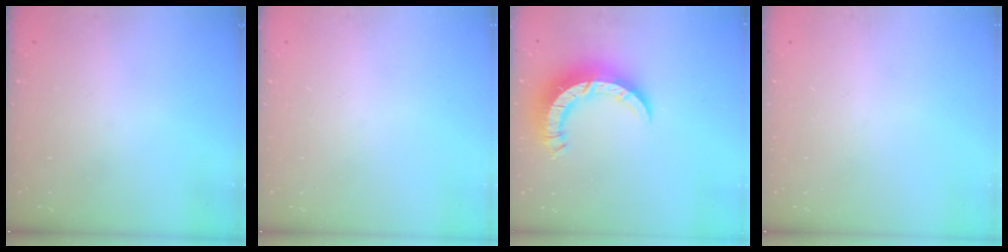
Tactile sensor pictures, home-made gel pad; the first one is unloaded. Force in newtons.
{"total": 0.0}
{"total": 10.0, "press": 9.9, "slide": 1.2}
{"total": 0.0}